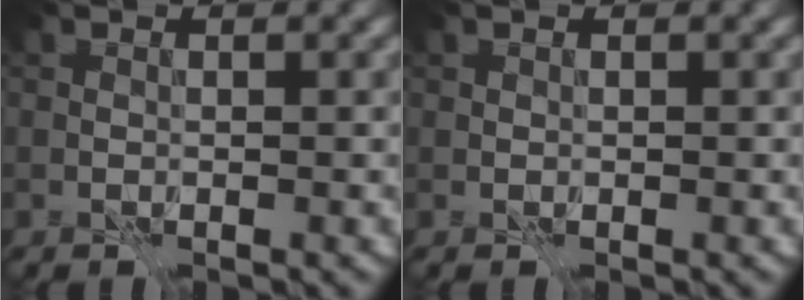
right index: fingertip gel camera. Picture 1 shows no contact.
{"total": 0.0}